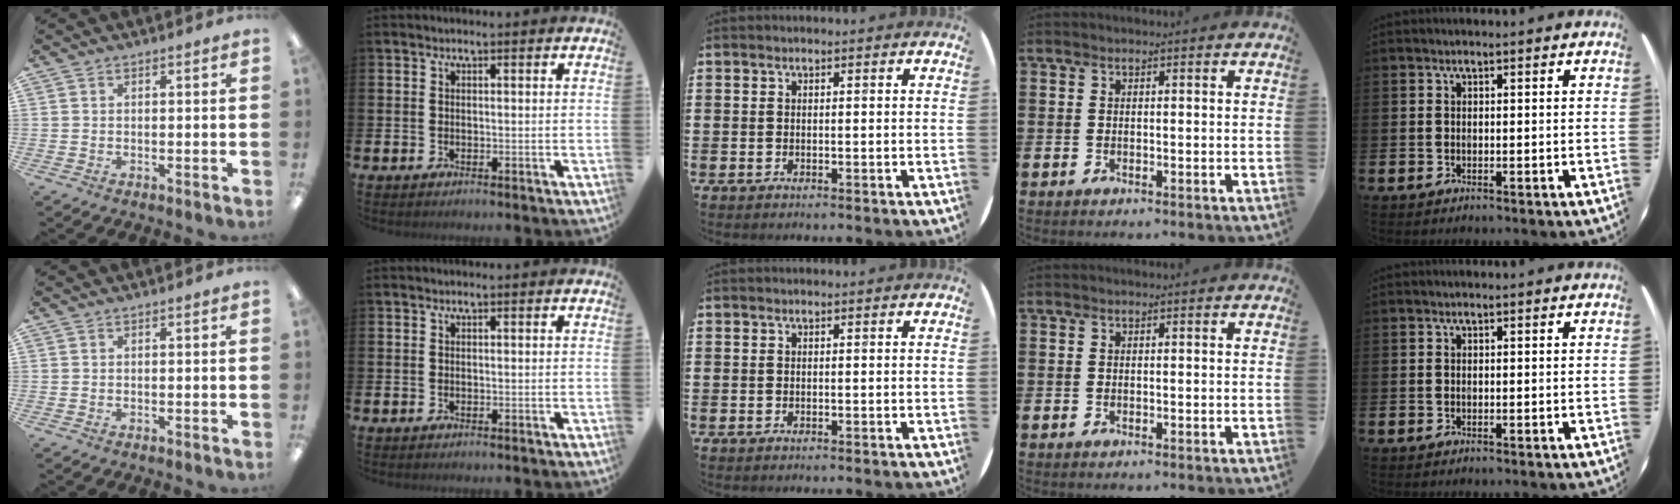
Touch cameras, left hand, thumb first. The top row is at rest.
{}